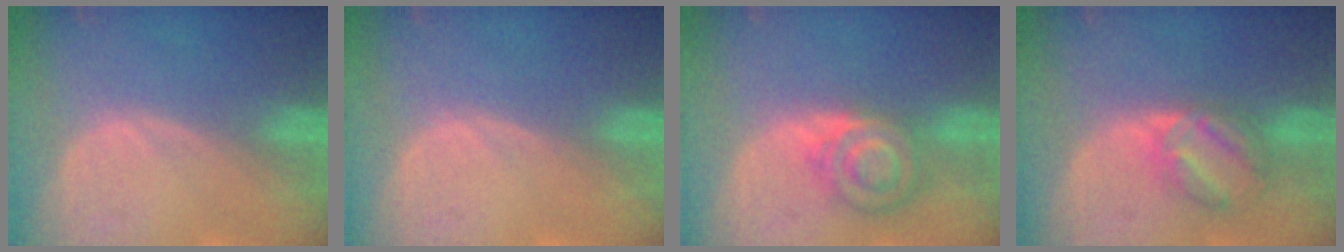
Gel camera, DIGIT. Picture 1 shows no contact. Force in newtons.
{"total": 0.0}
{"total": 6.4, "press": 6.4, "slide": 0.0}
{"total": 5.8, "press": 5.6, "slide": 1.2}